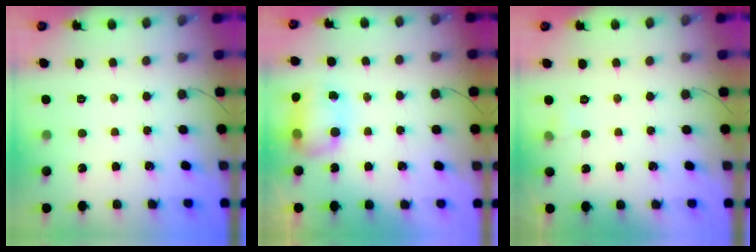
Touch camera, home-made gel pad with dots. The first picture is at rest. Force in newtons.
{"total": 7.9, "press": 7.8, "slide": 0.6}
{"total": 3.4, "press": 3.1, "slide": 1.3}